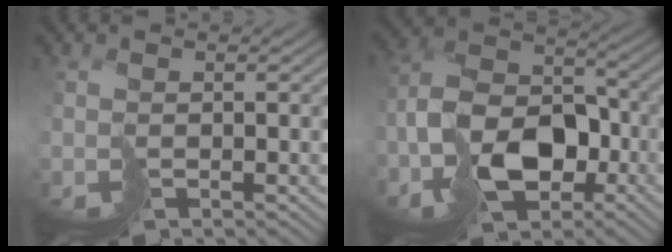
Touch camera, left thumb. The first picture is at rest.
{"total": 11.0, "force": [-4.5, 7.2, 6.9], "torque": [-0.125, -0.005, -0.090]}